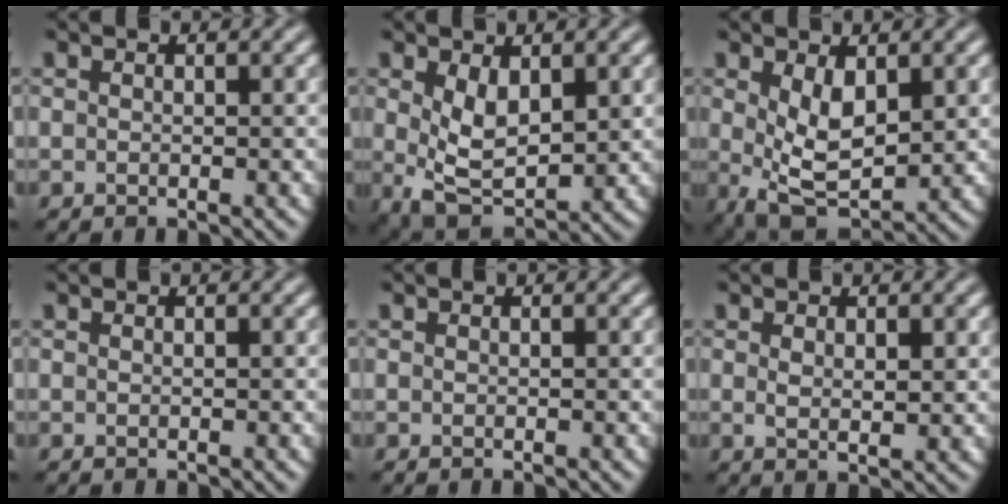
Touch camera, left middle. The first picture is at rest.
{"total": 5.1, "force": [0.7, 2.6, 4.2], "torque": [-0.089, -0.009, 0.022]}
{"total": 5.5, "force": [0.6, 2.7, 4.7], "torque": [-0.097, -0.012, 0.017]}
{"total": 0.0}
{"total": 0.0}
{"total": 2.2, "force": [0.5, 0.9, 1.9], "torque": [-0.035, -0.005, 0.012]}